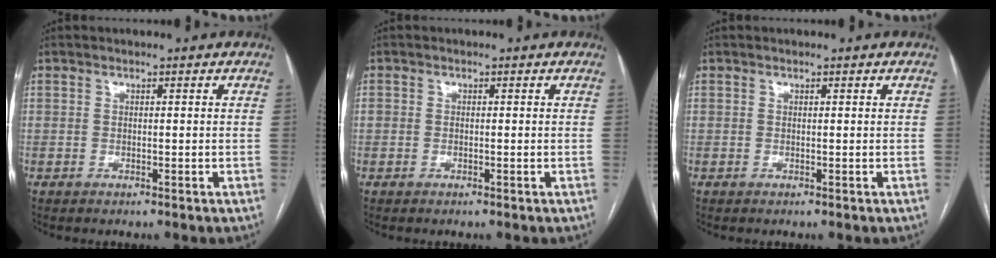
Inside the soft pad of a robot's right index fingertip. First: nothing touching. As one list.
[{"total": 0.8, "force": [-0.1, 0.6, 0.6], "torque": [-0.015, 0.005, 0.003]}, {"total": 0.0}]